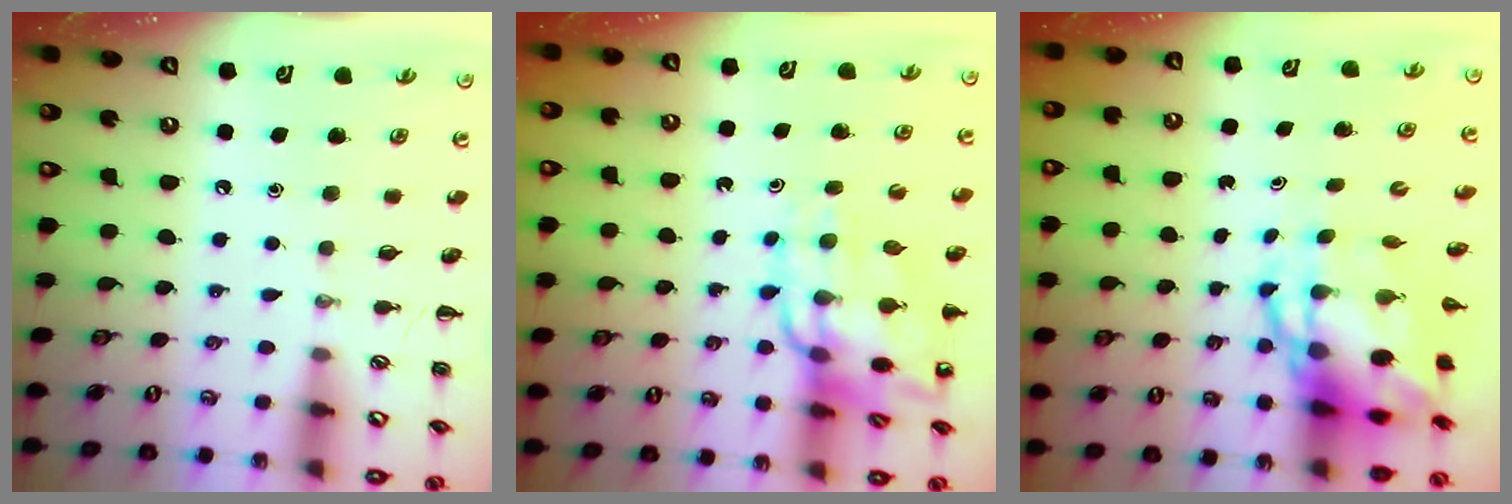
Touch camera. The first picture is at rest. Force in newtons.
{"total": 14.5, "press": 14.1, "slide": 3.2}
{"total": 7.8, "press": 7.6, "slide": 1.8}